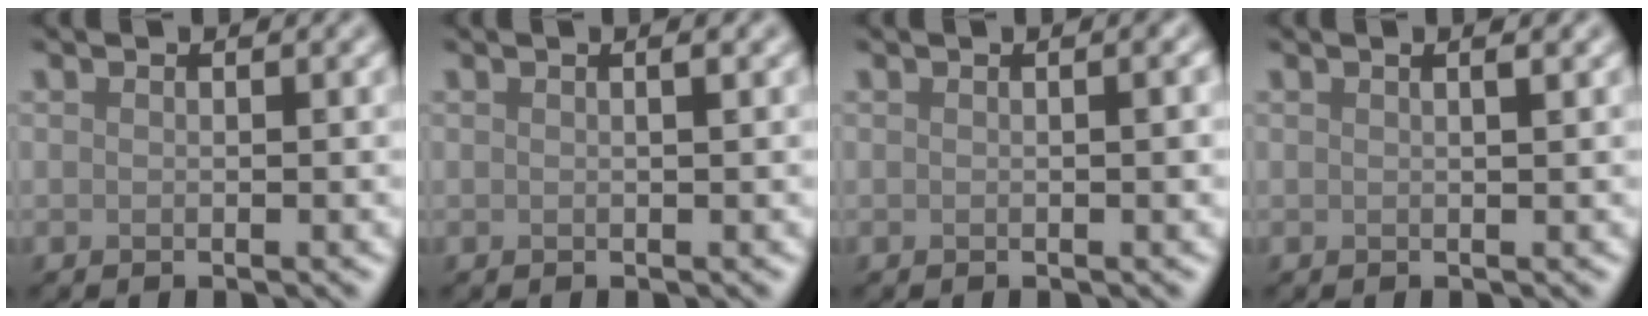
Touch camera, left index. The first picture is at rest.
{"total": 0.8, "force": [0.2, 0.1, 0.7], "torque": [-0.011, 0.006, 0.004]}
{"total": 1.1, "force": [0.1, 0.2, 1.1], "torque": [-0.014, 0.006, 0.001]}
{"total": 1.4, "force": [0.7, 0.4, 1.1], "torque": [-0.011, 0.001, 0.006]}